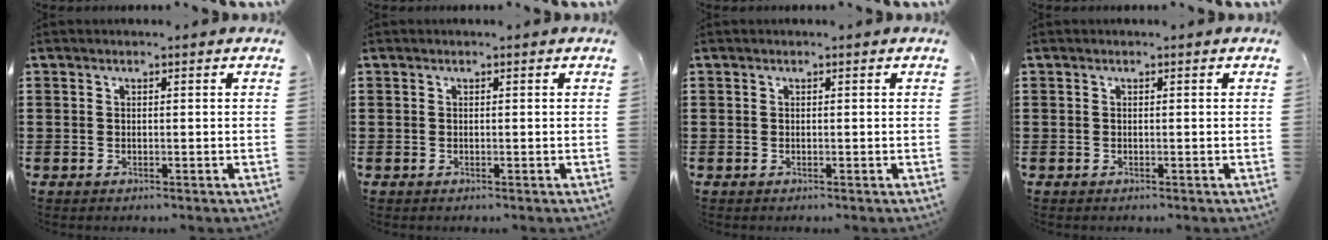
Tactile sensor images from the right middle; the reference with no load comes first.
{"total": 0.0}
{"total": 0.0}
{"total": 0.0}